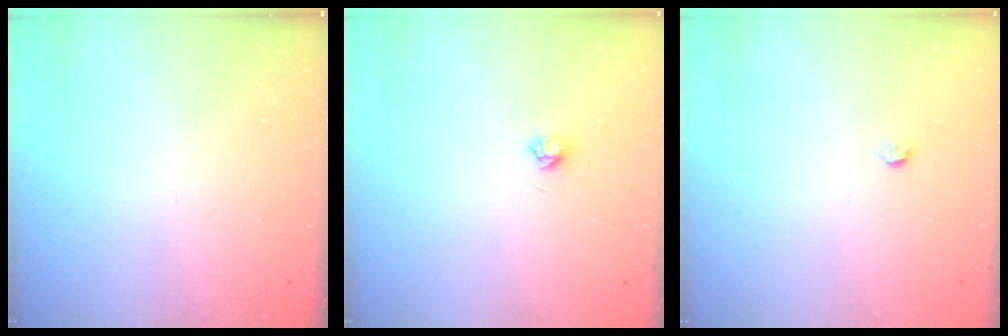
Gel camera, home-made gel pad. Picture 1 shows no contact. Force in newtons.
{"total": 3.7, "press": 3.7, "slide": 0.3}
{"total": 3.2, "press": 3.2, "slide": 0.4}